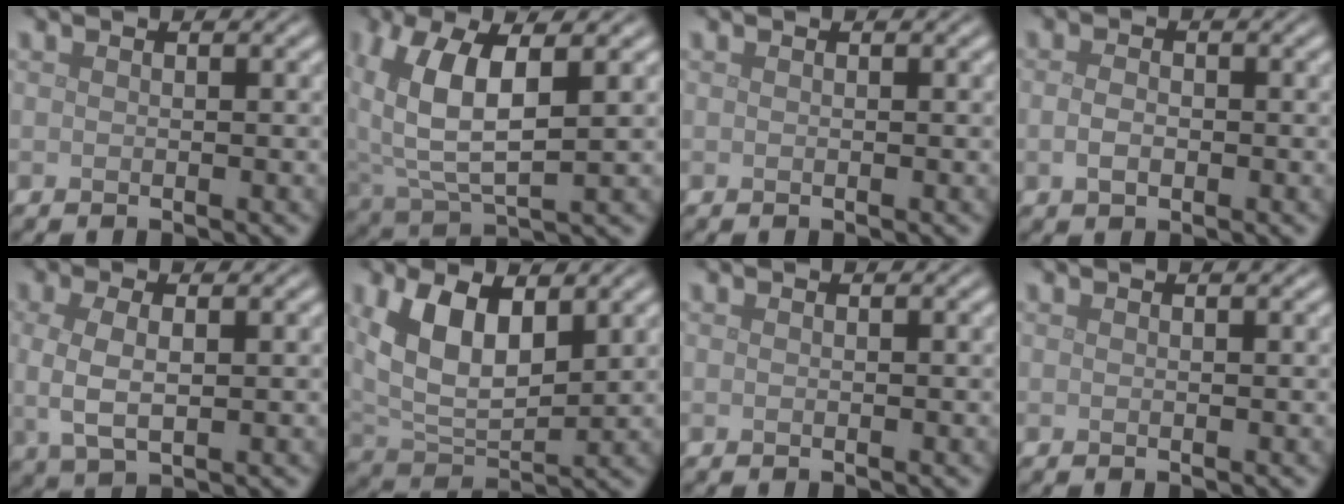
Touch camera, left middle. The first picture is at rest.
{"total": 7.8, "force": [2.3, 3.6, 6.6], "torque": [-0.148, 0.000, 0.041]}
{"total": 0.0}
{"total": 1.7, "force": [-0.4, 1.1, 1.2], "torque": [-0.027, -0.001, -0.008]}
{"total": 3.5, "force": [0.1, 1.6, 3.1], "torque": [-0.074, -0.003, 0.004]}
{"total": 8.0, "force": [2.9, 4.2, 6.2], "torque": [-0.134, -0.001, 0.052]}
{"total": 0.0}
{"total": 0.7, "force": [0.4, 0.2, 0.5], "torque": [-0.004, 0.005, 0.006]}